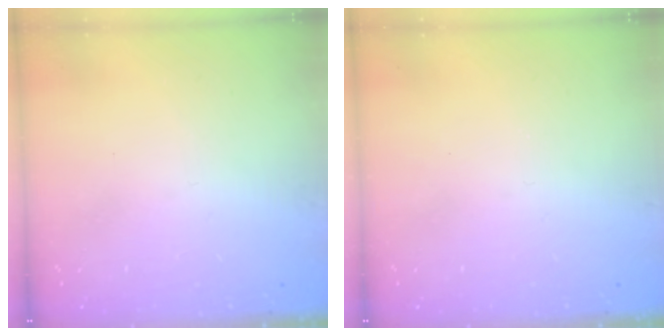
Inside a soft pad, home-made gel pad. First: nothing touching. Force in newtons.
{"total": 0.0}